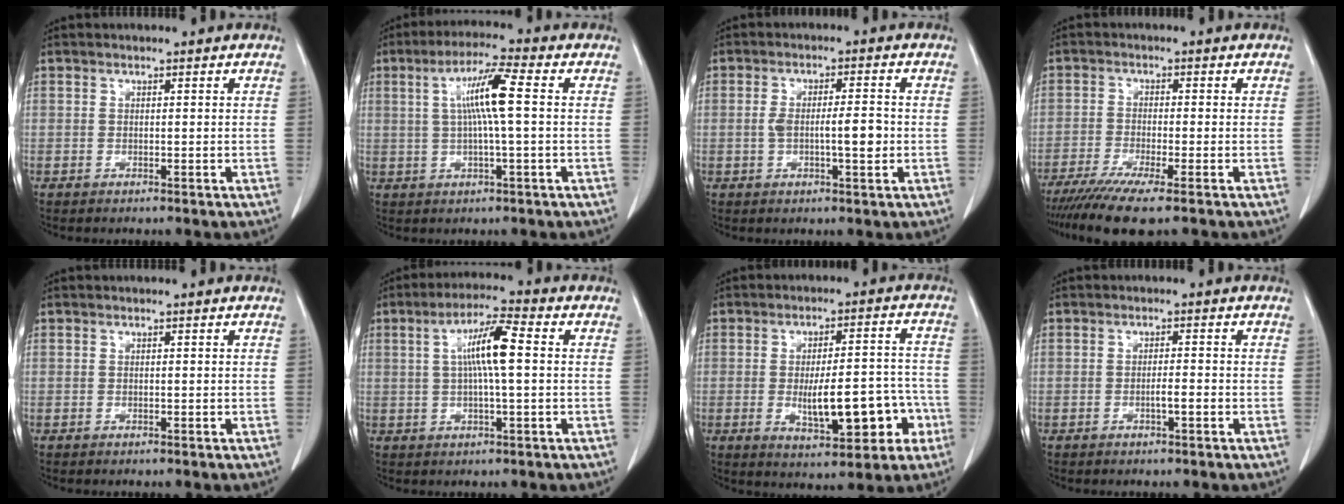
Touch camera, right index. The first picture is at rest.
{"total": 7.8, "force": [1.1, -0.2, 7.8], "torque": [-0.146, 0.007, 0.017]}
{"total": 5.5, "force": [-0.7, 0.9, 5.3], "torque": [-0.096, 0.003, -0.009]}
{"total": 8.4, "force": [-6.1, -0.1, 5.7], "torque": [-0.095, -0.021, -0.102]}
{"total": 0.0}
{"total": 7.9, "force": [1.0, 0.5, 7.8], "torque": [-0.148, 0.010, 0.013]}
{"total": 11.9, "force": [-3.2, 3.8, 10.8], "torque": [-0.158, 0.018, -0.037]}
{"total": 1.9, "force": [-0.7, 0.1, 1.8], "torque": [-0.031, 0.001, -0.013]}